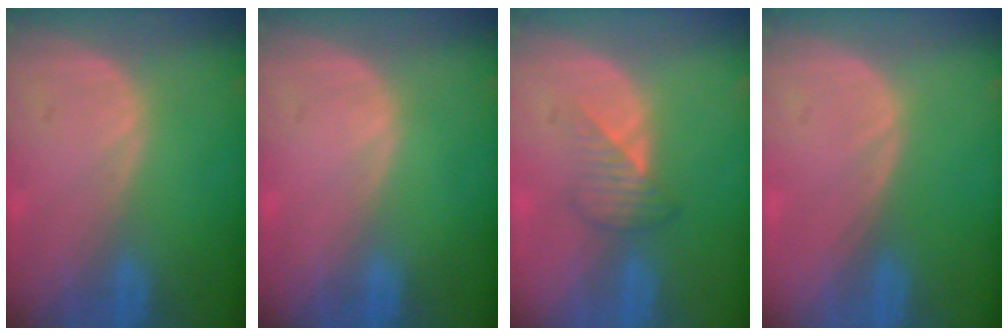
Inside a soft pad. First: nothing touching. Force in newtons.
{"total": 0.0}
{"total": 3.5, "press": 3.2, "slide": 1.5}
{"total": 0.0}